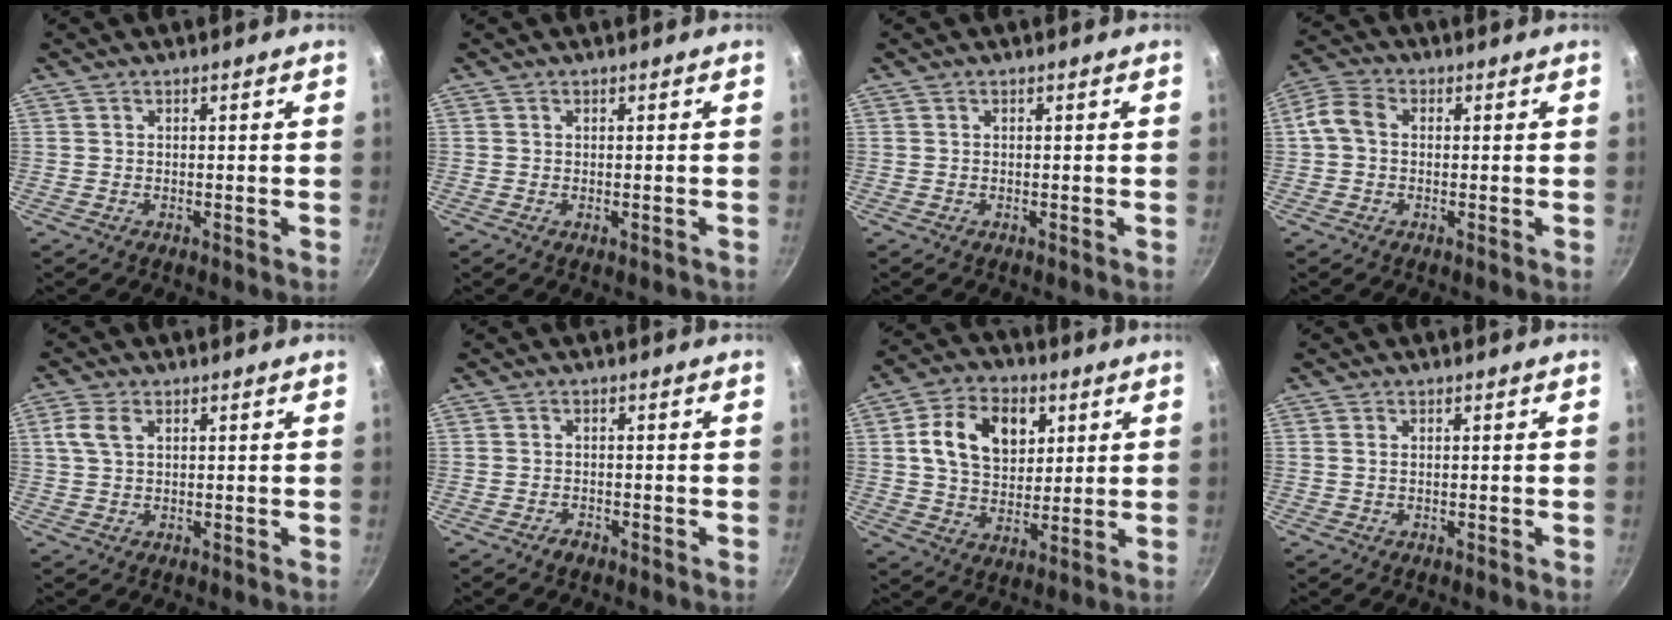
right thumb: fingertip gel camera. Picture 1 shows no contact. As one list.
[{"total": 0.7, "force": [-0.3, 0.2, 0.6], "torque": [-0.009, 0.005, 0.001]}, {"total": 0.0}, {"total": 5.5, "force": [0.3, 4.1, 3.7], "torque": [-0.077, 0.019, 0.000]}, {"total": 3.8, "force": [1.4, 2.2, 2.8], "torque": [-0.070, 0.009, 0.030]}, {"total": 1.2, "force": [-0.9, 0.5, 0.5], "torque": [-0.007, 0.005, -0.017]}, {"total": 14.0, "force": [4.1, 9.7, 9.2], "torque": [-0.125, -0.003, 0.072]}, {"total": 0.6, "force": [0.1, 0.4, 0.5], "torque": [-0.011, 0.000, 0.001]}]